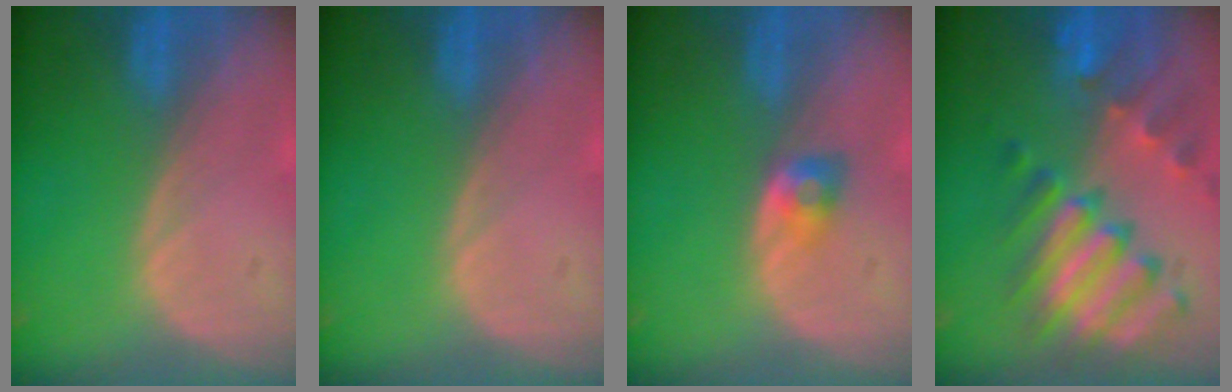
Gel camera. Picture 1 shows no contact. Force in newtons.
{"total": 0.0}
{"total": 2.8, "press": 2.4, "slide": 1.4}
{"total": 11.3, "press": 9.7, "slide": 5.7}